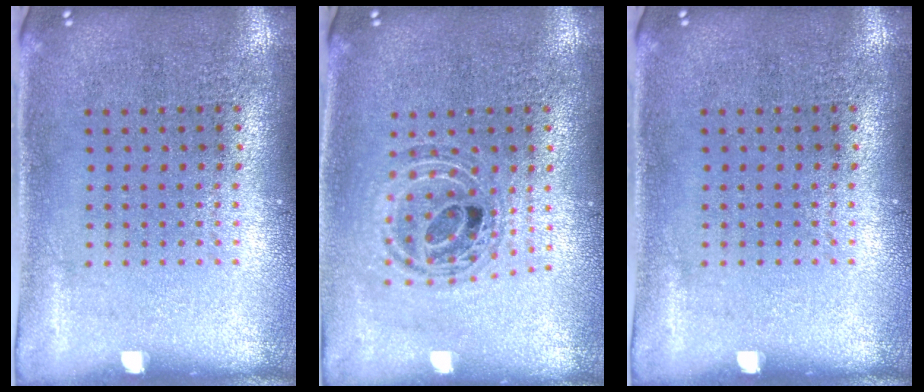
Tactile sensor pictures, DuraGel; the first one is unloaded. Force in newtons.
{"total": 0.8, "press": 0.8, "slide": 0.1}
{"total": 0.0}